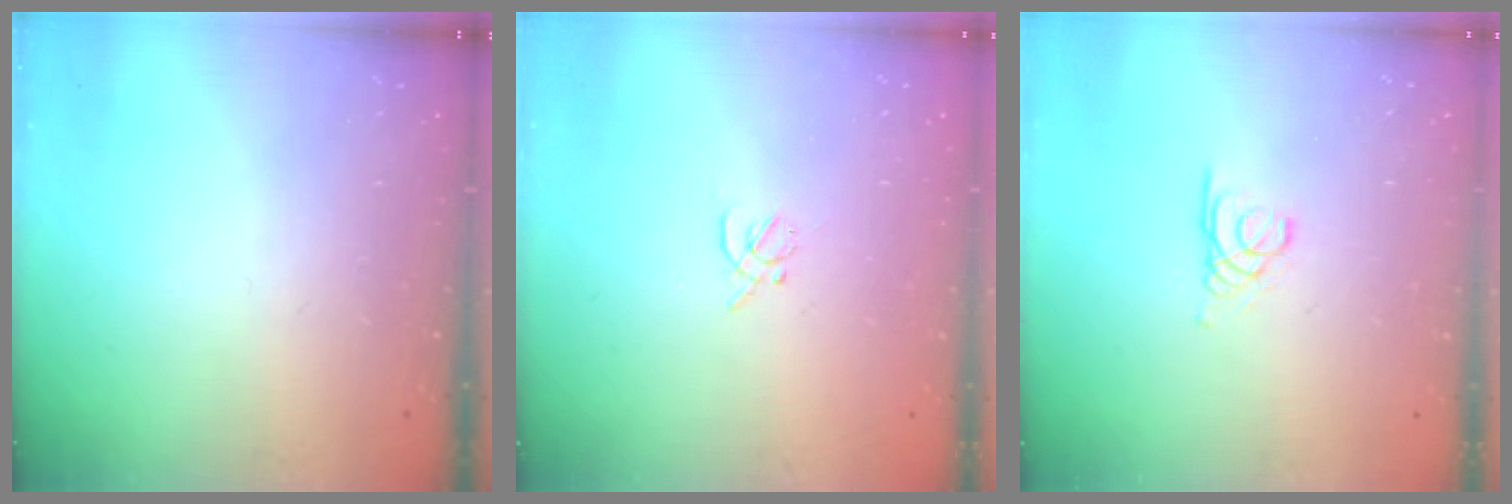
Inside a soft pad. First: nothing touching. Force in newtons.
{"total": 1.4, "press": 1.3, "slide": 0.5}
{"total": 1.7, "press": 1.7, "slide": 0.1}